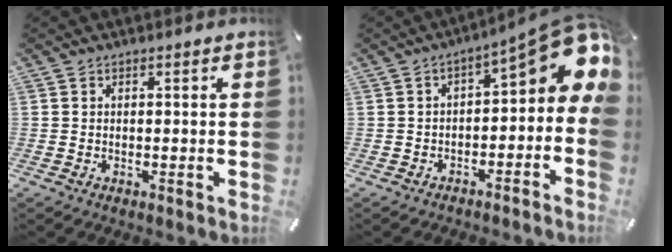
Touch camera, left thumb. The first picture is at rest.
{"total": 12.7, "force": [4.2, 5.2, 10.9], "torque": [-0.124, -0.036, 0.065]}